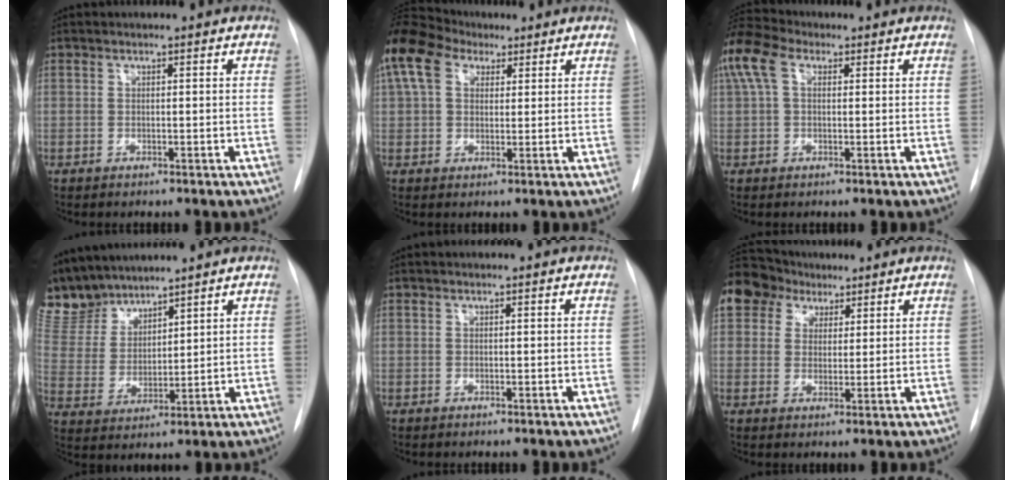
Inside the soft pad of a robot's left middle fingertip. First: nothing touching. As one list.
[{"total": 17.4, "force": [9.4, 11.3, 9.2], "torque": [-0.251, 0.081, 0.171]}, {"total": 10.5, "force": [4.3, 6.5, 7.0], "torque": [-0.179, 0.047, 0.077]}, {"total": 10.8, "force": [10.1, 3.0, 2.1], "torque": [-0.056, 0.007, 0.216]}, {"total": 0.0}, {"total": 13.2, "force": [8.0, 9.7, 3.9], "torque": [-0.113, 0.059, 0.151]}]